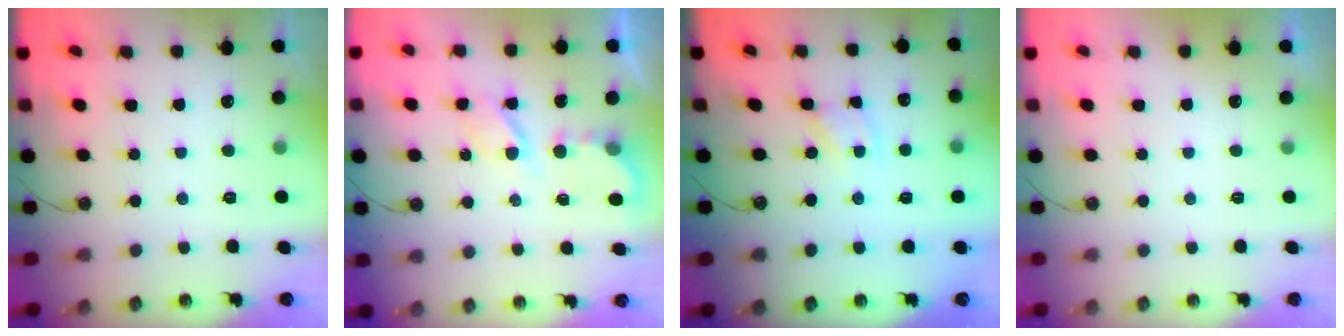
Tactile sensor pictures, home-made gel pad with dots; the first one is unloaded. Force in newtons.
{"total": 5.7, "press": 5.7, "slide": 0.2}
{"total": 1.3, "press": 1.3, "slide": 0.0}
{"total": 0.0}